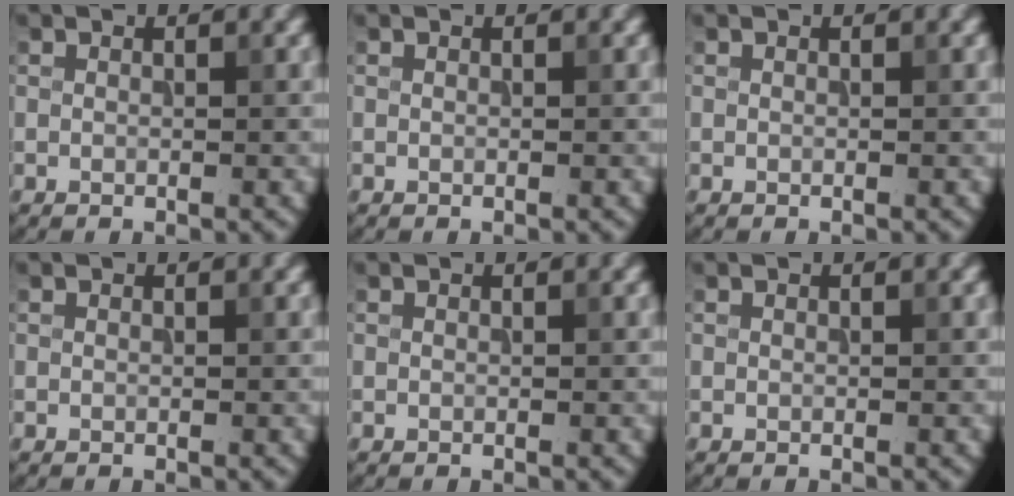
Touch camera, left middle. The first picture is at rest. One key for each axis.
{"total": 0.0}
{"total": 0.0}
{"total": 0.0}
{"total": 0.0}
{"total": 0.0}